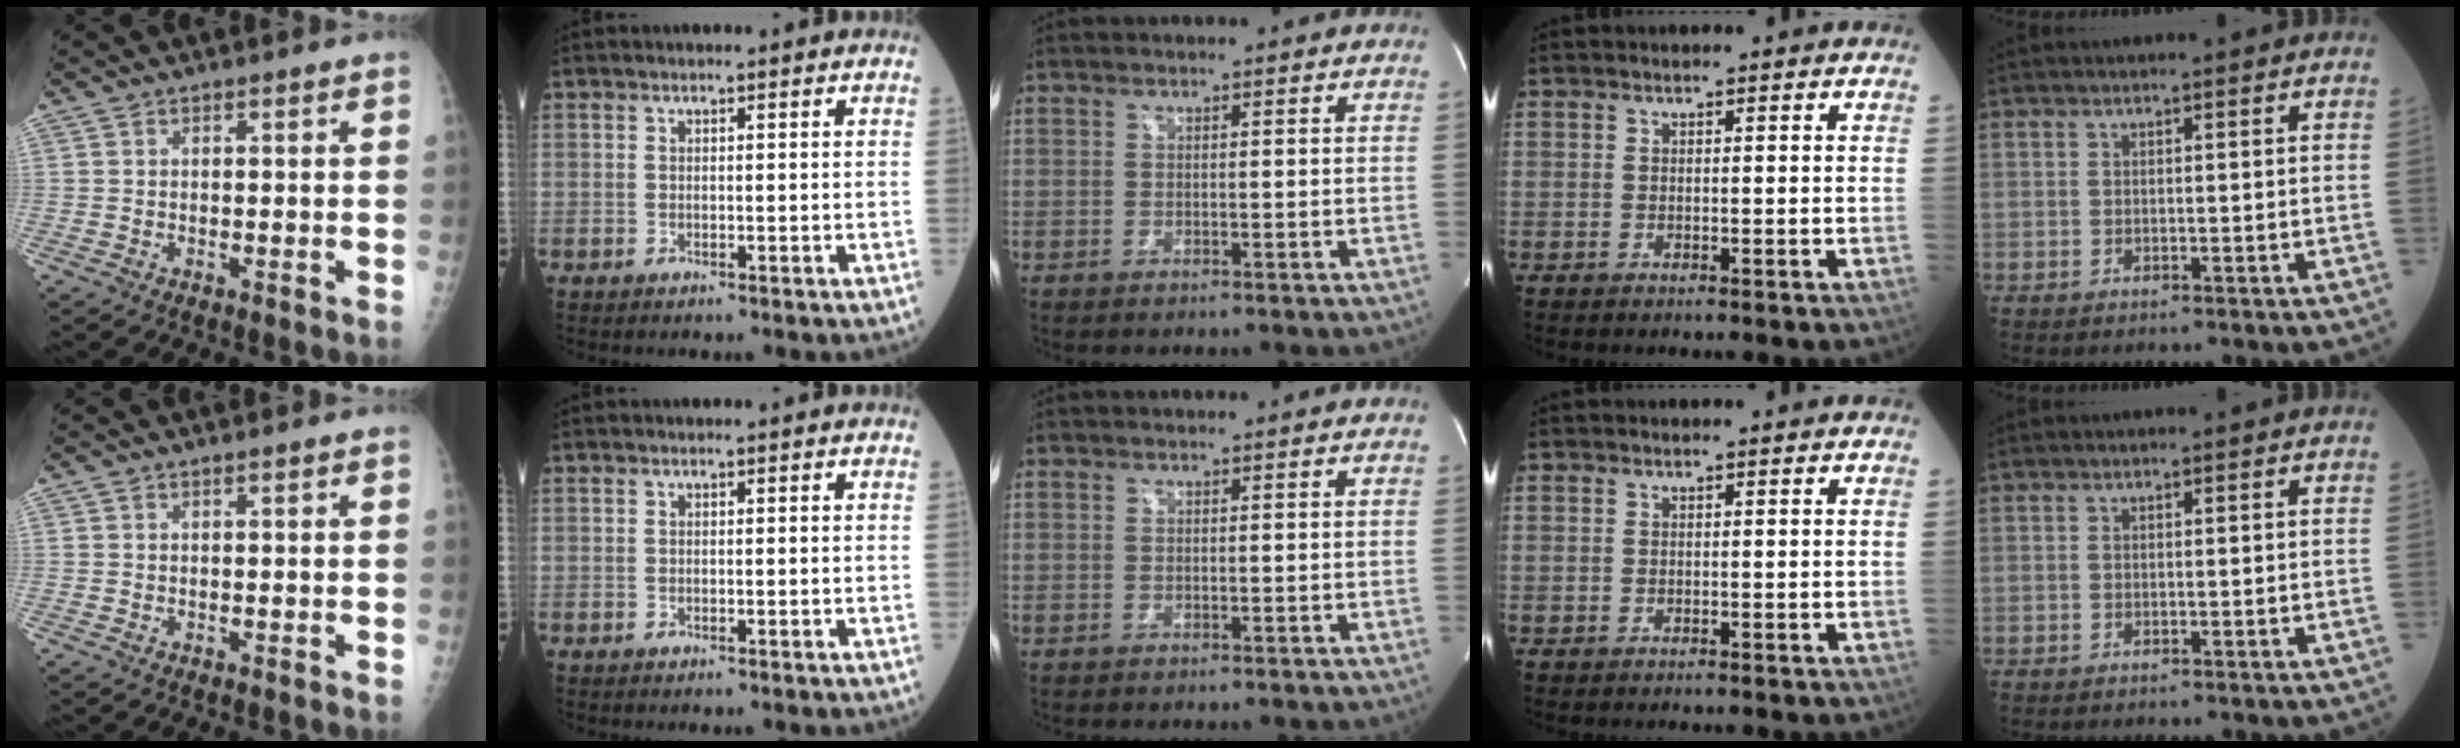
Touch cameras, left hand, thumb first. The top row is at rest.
{}